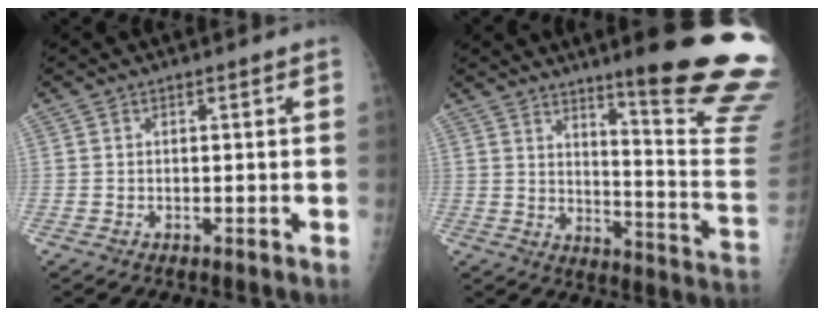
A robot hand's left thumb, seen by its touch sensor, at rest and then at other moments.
{"total": 22.0, "force": [15.2, 1.4, 15.9], "torque": [-0.186, -0.122, 0.202]}